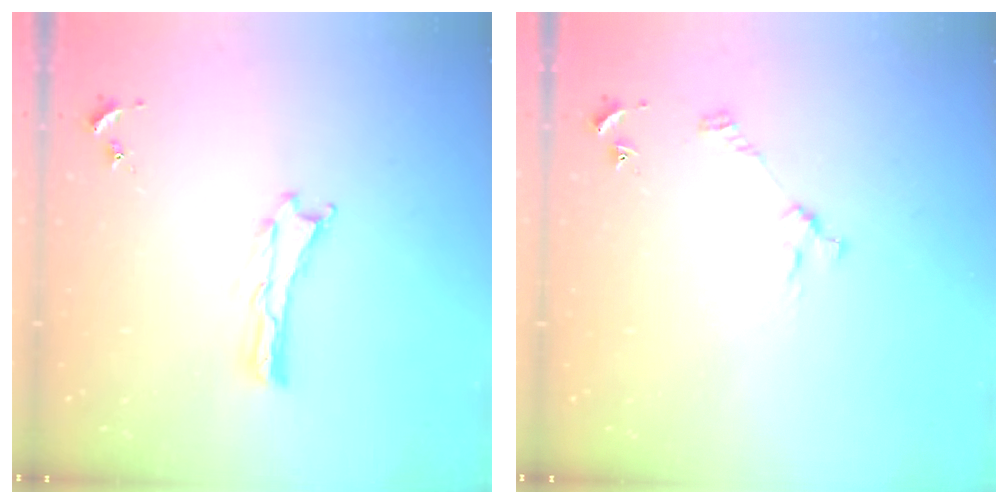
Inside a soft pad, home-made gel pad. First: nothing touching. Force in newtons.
{"total": 3.1, "press": 3.1, "slide": 0.2}